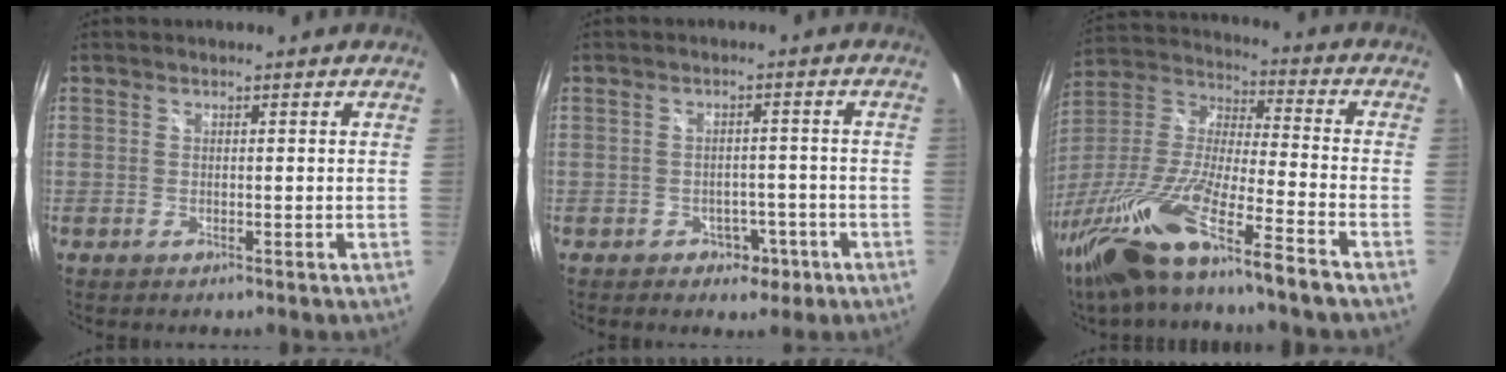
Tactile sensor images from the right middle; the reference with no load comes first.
{"total": 4.2, "force": [-2.2, 3.1, 1.6], "torque": [-0.034, 0.004, -0.022]}
{"total": 22.4, "force": [-15.8, 1.1, 15.9], "torque": [-0.309, -0.045, -0.297]}